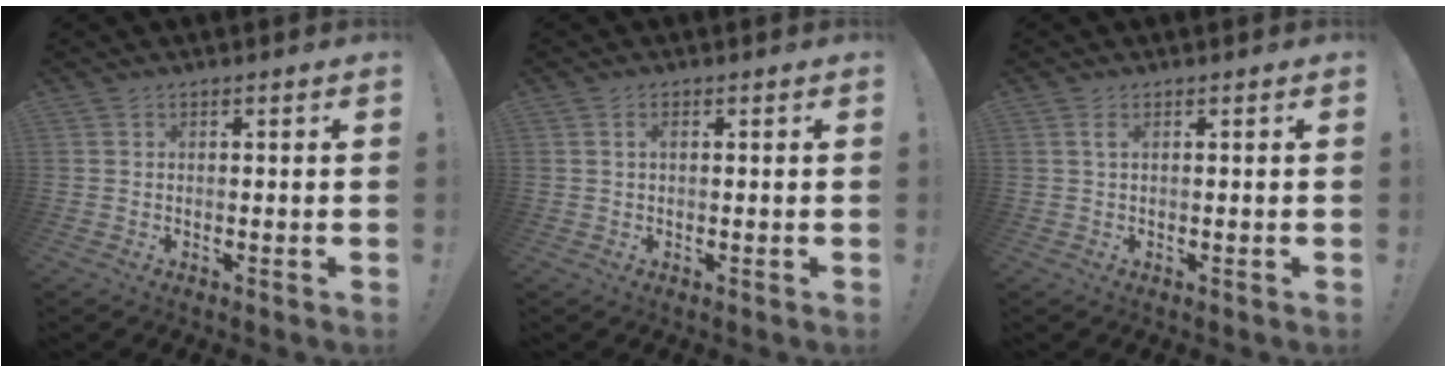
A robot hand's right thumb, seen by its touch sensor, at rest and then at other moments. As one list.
[{"total": 1.4, "force": [0.4, 0.6, 1.2], "torque": [-0.022, 0.003, 0.005]}, {"total": 1.3, "force": [0.3, 0.1, 1.3], "torque": [-0.022, 0.000, 0.003]}]